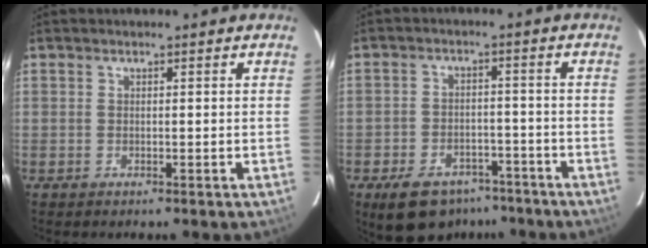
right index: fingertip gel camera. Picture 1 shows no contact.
{"total": 12.3, "force": [-8.5, 7.3, 5.2], "torque": [-0.123, 0.015, -0.113]}